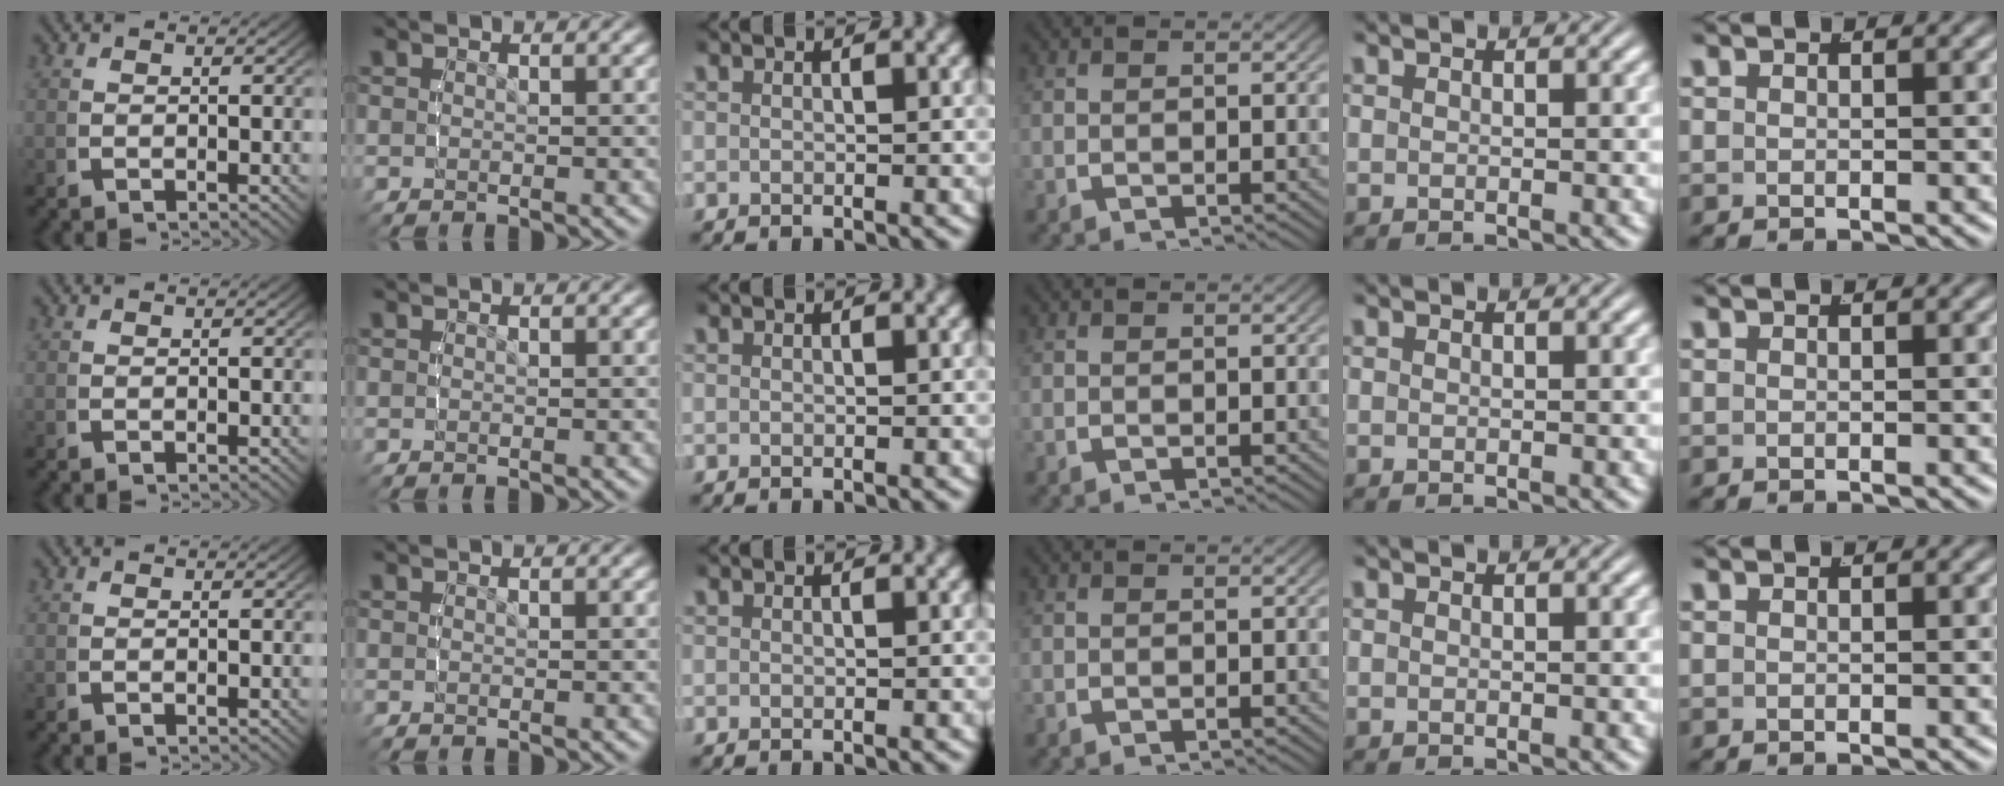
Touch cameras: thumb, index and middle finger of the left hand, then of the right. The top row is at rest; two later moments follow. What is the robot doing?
{"motion": "lift_and_place", "object": "bottle"}